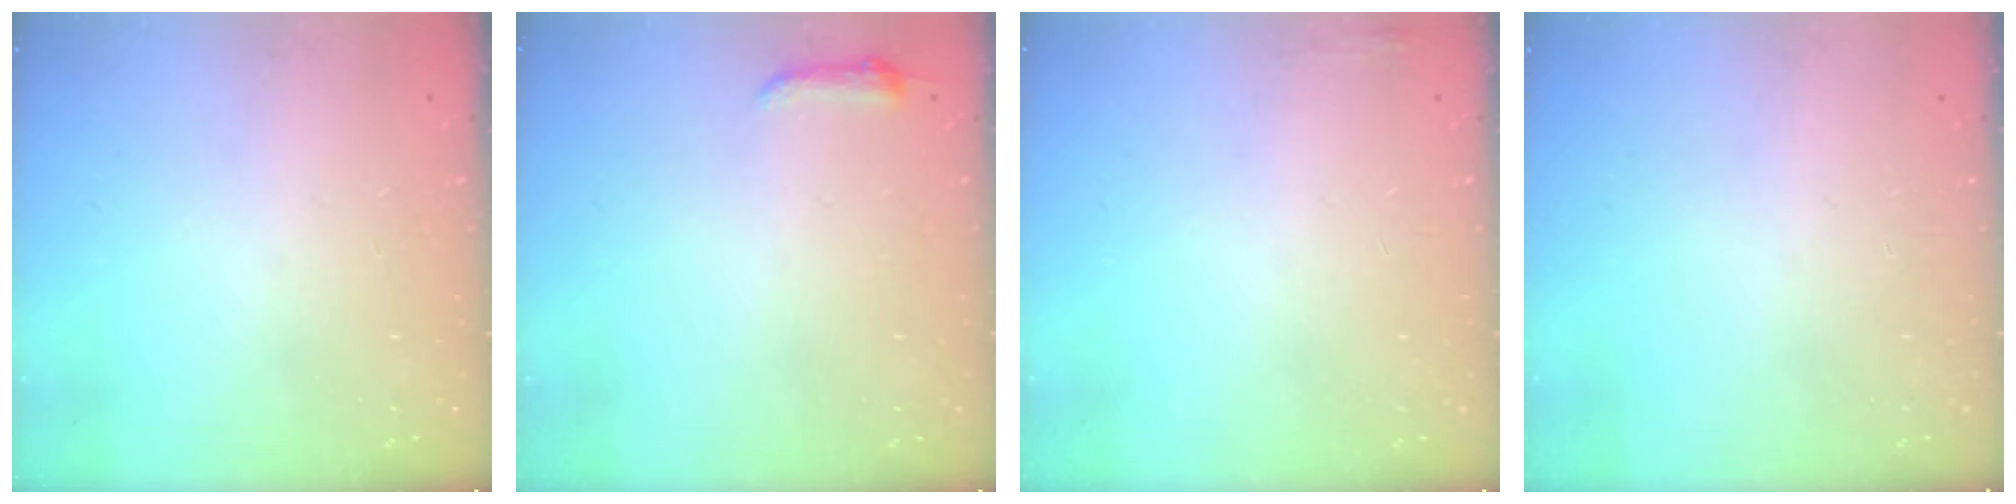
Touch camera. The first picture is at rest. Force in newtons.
{"total": 3.7, "press": 3.7, "slide": 0.7}
{"total": 3.5, "press": 3.1, "slide": 1.6}
{"total": 0.0}